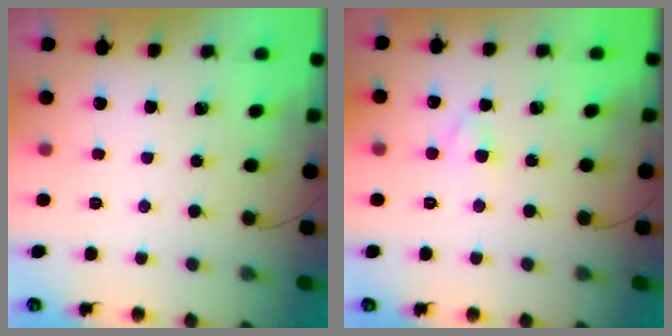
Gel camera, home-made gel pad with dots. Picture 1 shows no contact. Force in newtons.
{"total": 2.4, "press": 2.2, "slide": 1.0}